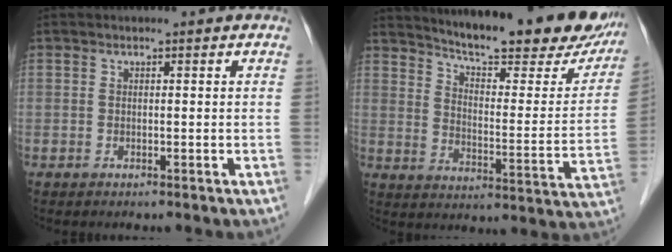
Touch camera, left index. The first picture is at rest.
{"total": 24.1, "force": [20.9, 4.3, 11.3], "torque": [-0.158, -0.051, 0.266]}